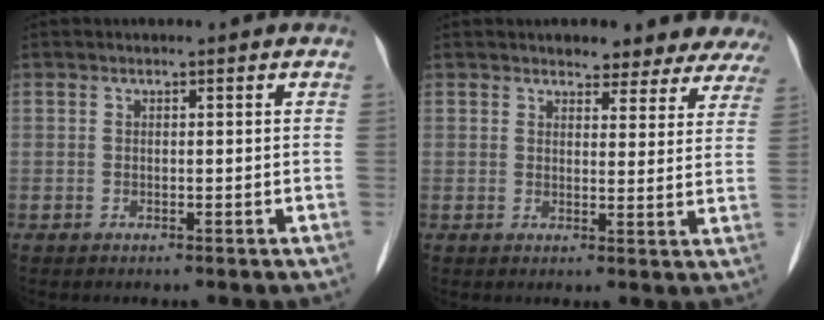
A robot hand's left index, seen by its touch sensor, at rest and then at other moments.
{"total": 10.2, "force": [9.3, 3.4, 2.2], "torque": [0.007, -0.008, 0.084]}